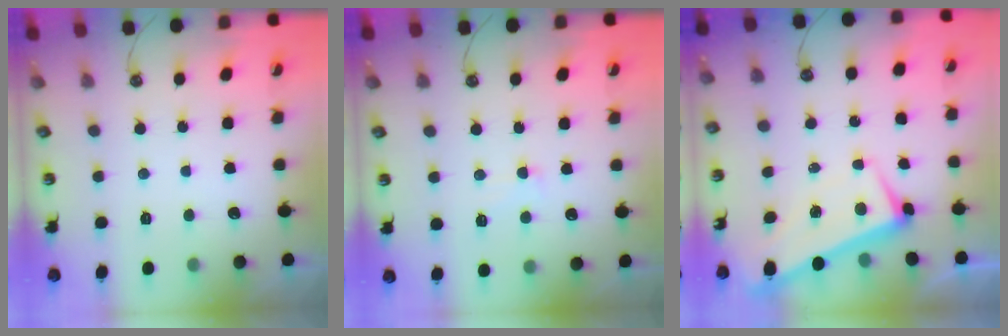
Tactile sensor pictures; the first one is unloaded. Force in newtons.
{"total": 0.8, "press": 0.2, "slide": 0.8}
{"total": 1.6, "press": 0.6, "slide": 1.4}